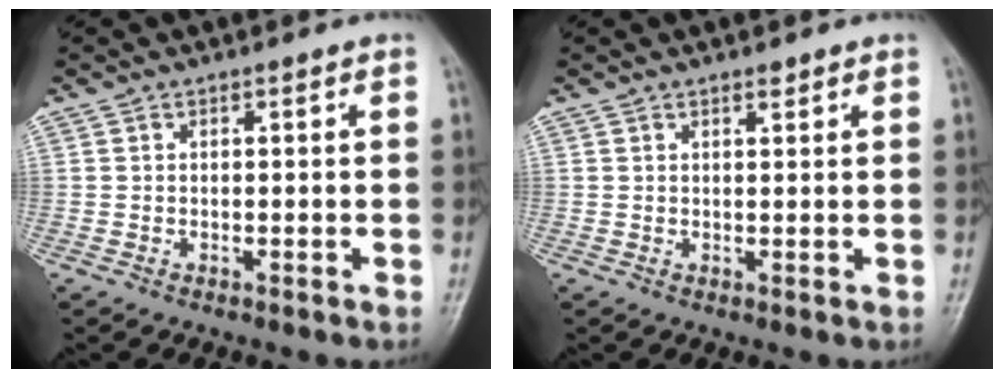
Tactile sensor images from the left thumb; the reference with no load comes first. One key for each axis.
{"total": 1.2, "fx": 0.9, "fy": 0.4, "fz": 0.6, "tx": -0.007, "ty": -0.006, "tz": 0.014}